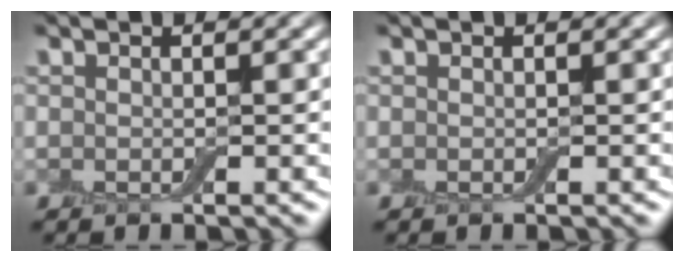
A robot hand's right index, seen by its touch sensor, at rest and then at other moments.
{"total": 0.0}